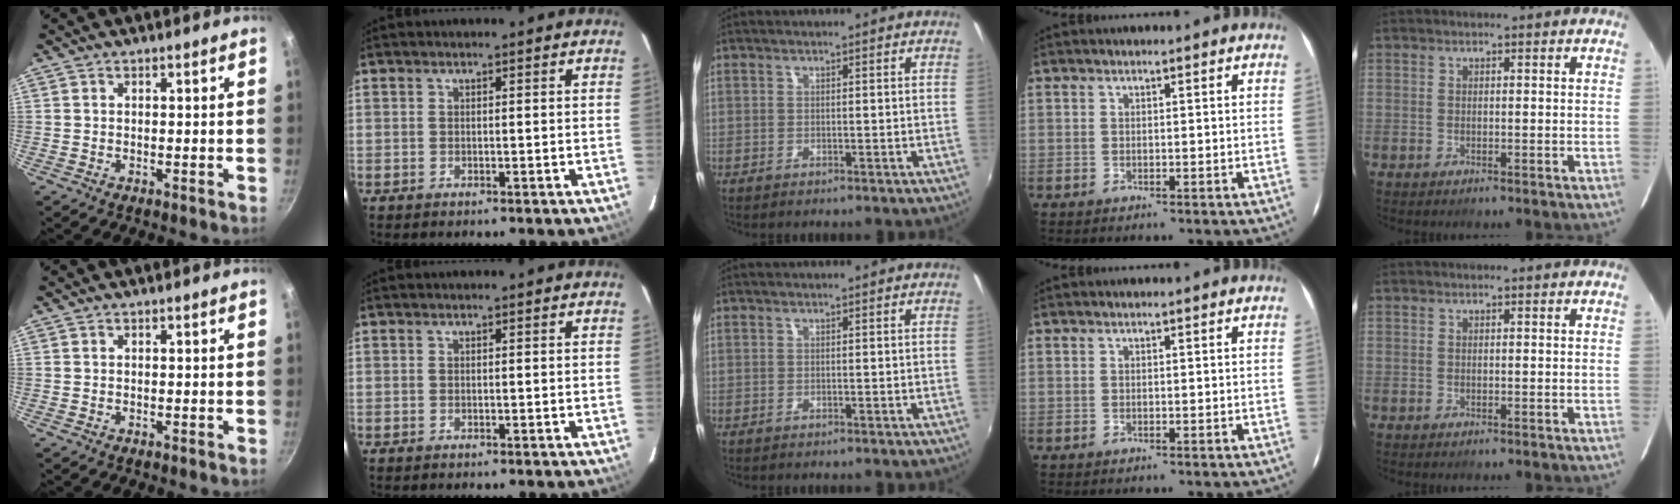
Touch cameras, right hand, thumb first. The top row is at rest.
{}